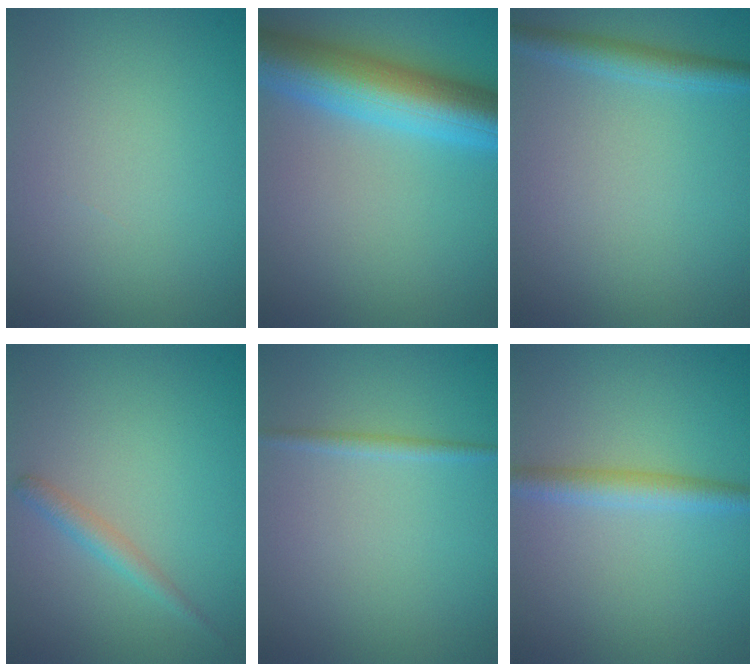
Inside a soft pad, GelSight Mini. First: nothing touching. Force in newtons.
{"total": 9.0, "press": 9.0, "slide": 0.3}
{"total": 2.2, "press": 2.2, "slide": 0.1}
{"total": 1.6, "press": 1.6, "slide": 0.0}
{"total": 1.0, "press": 1.0, "slide": 0.0}
{"total": 2.5, "press": 2.5, "slide": 0.1}